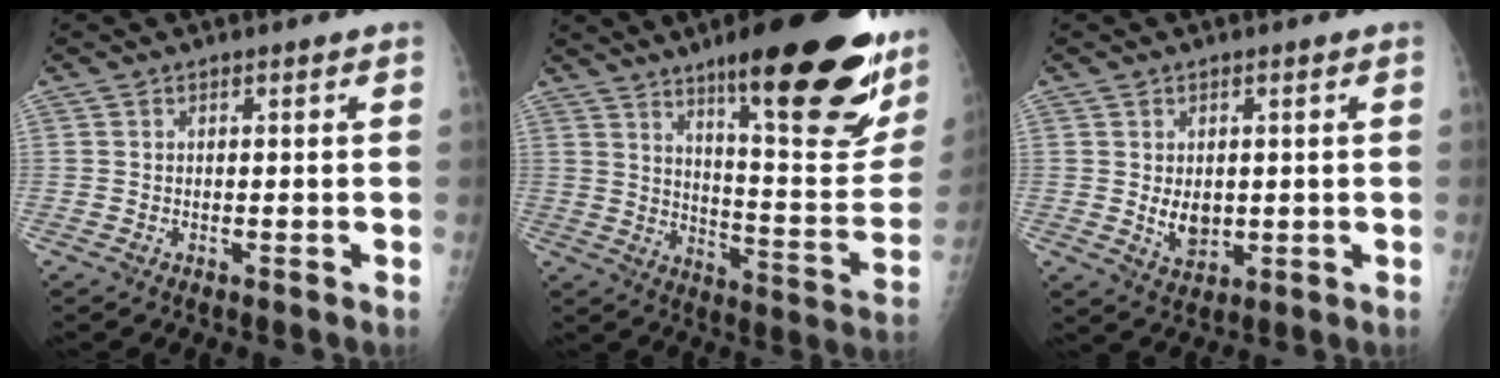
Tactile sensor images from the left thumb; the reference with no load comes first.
{"total": 28.3, "force": [16.0, 6.9, 22.3], "torque": [-0.261, -0.069, 0.239]}
{"total": 5.2, "force": [0.2, 3.8, 3.5], "torque": [-0.037, -0.010, 0.017]}